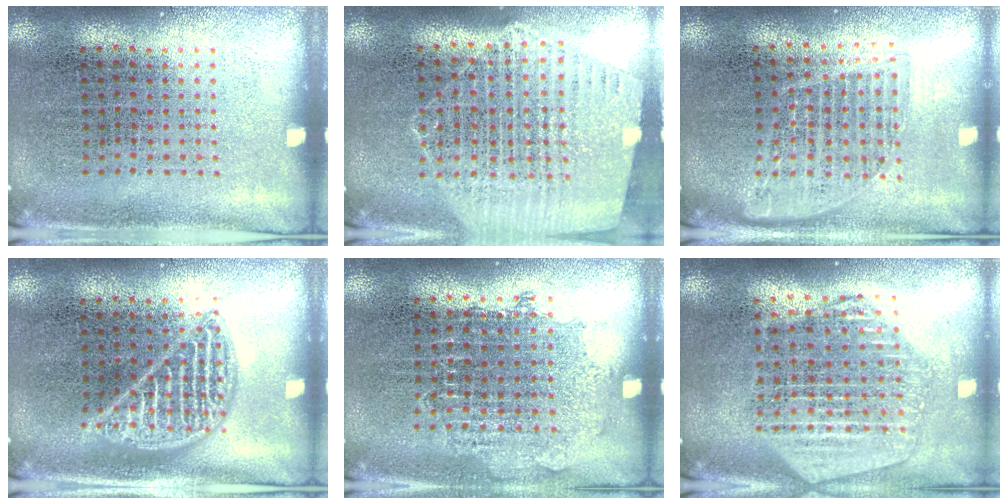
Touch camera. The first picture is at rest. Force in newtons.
{"total": 1.4, "press": 1.4, "slide": 0.3}
{"total": 1.6, "press": 1.4, "slide": 0.8}
{"total": 2.3, "press": 2.3, "slide": 0.3}
{"total": 0.8, "press": 0.8, "slide": 0.3}
{"total": 2.2, "press": 2.0, "slide": 1.0}